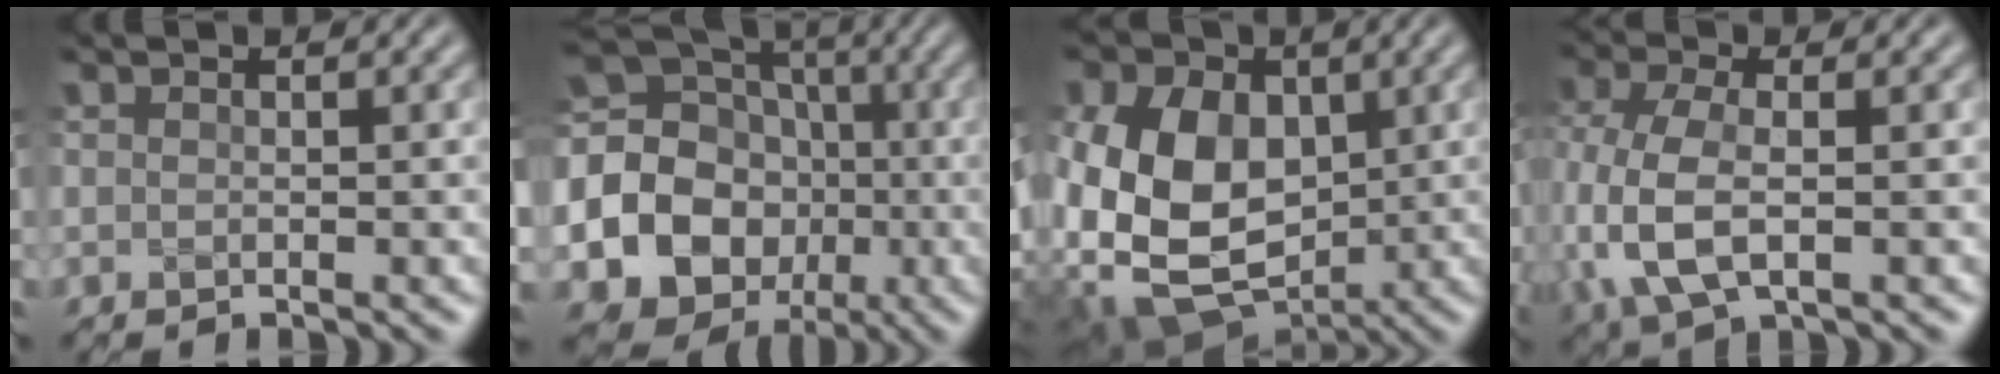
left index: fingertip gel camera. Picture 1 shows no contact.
{"total": 20.6, "force": [-3.7, 18.8, 7.5], "torque": [-0.195, -0.007, -0.085]}
{"total": 15.8, "force": [-0.3, 12.9, 9.2], "torque": [-0.207, -0.006, -0.019]}
{"total": 6.5, "force": [-0.9, 3.7, 5.3], "torque": [-0.132, -0.004, -0.021]}